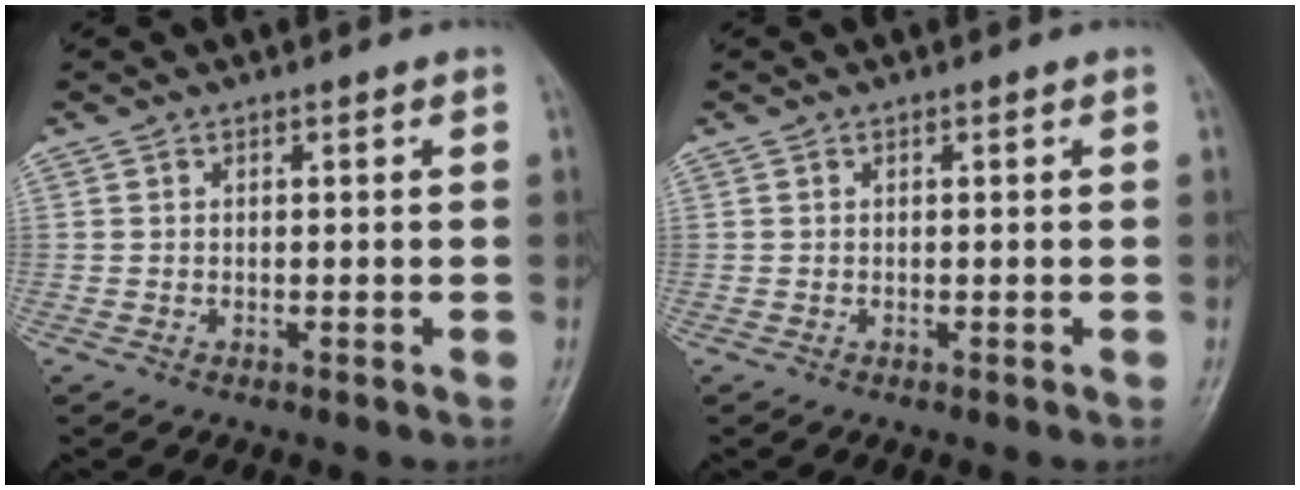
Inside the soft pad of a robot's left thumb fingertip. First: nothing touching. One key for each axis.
{"total": 0.0}